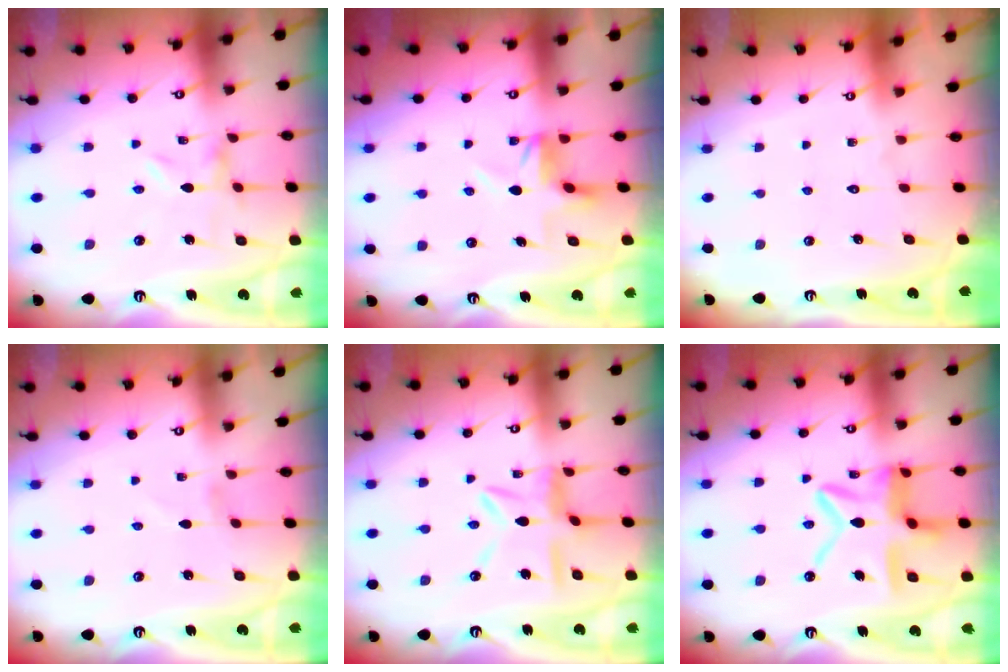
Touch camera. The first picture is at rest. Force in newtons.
{"total": 4.2, "press": 4.2, "slide": 0.3}
{"total": 1.5, "press": 1.5, "slide": 0.1}
{"total": 1.1, "press": 1.1, "slide": 0.1}
{"total": 9.2, "press": 9.1, "slide": 0.9}
{"total": 15.7, "press": 15.7, "slide": 1.4}